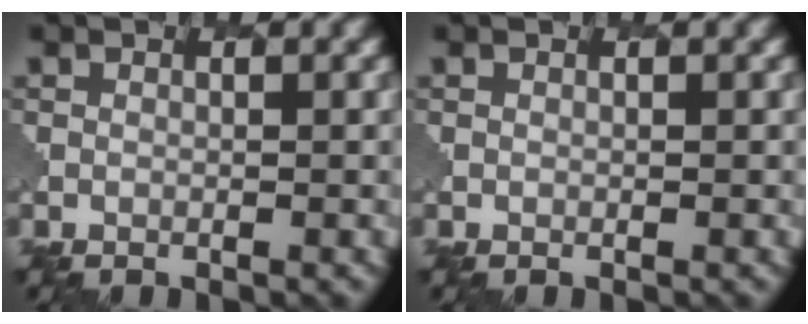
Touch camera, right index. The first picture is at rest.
{"total": 0.0}